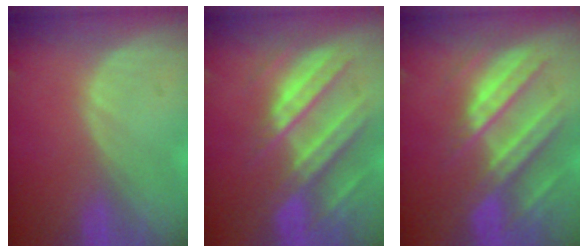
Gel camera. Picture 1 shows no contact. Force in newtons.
{"total": 10.4, "press": 9.1, "slide": 5.0}
{"total": 10.4, "press": 9.1, "slide": 5.0}